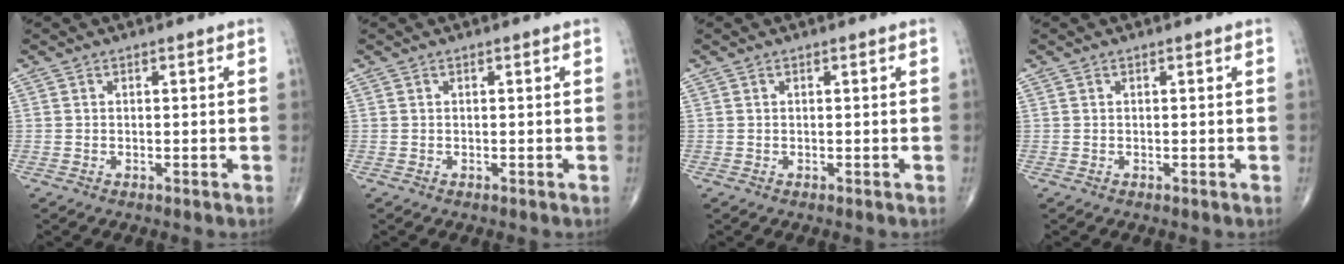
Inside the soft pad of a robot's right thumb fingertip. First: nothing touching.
{"total": 0.0}
{"total": 0.0}
{"total": 0.0}